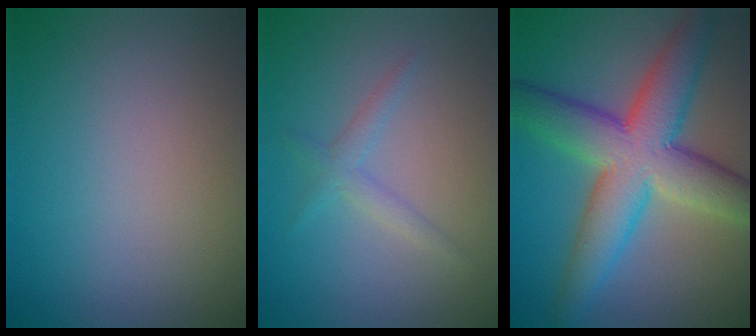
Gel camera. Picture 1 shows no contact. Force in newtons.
{"total": 1.6, "press": 1.6, "slide": 0.1}
{"total": 9.7, "press": 9.7, "slide": 0.3}